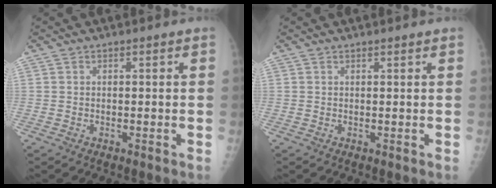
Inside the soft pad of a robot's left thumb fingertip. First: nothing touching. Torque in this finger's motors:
{"motor_torque": [-0.01, 0.14, -0.05, -0.05, -0.03]}